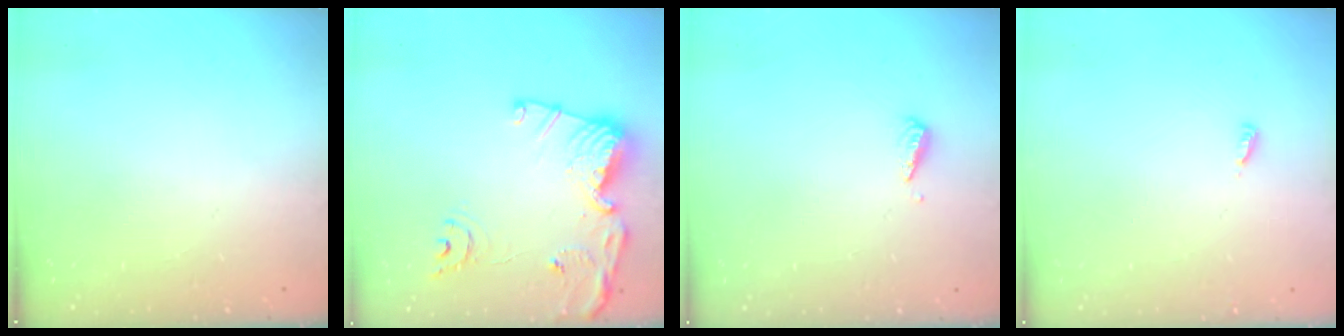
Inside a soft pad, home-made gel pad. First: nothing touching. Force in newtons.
{"total": 15.1, "press": 15.0, "slide": 1.6}
{"total": 3.0, "press": 3.0, "slide": 0.2}
{"total": 2.9, "press": 2.9, "slide": 0.2}